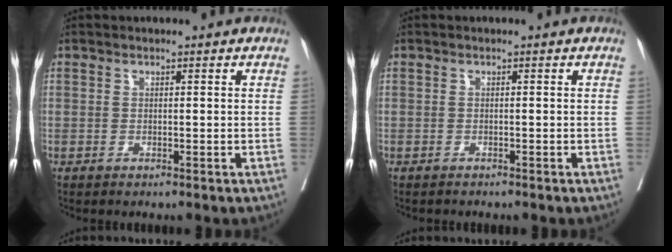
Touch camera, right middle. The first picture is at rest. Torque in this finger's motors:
{"motor_torque": [-0.24, 0.07, -0.09, -0.02]}